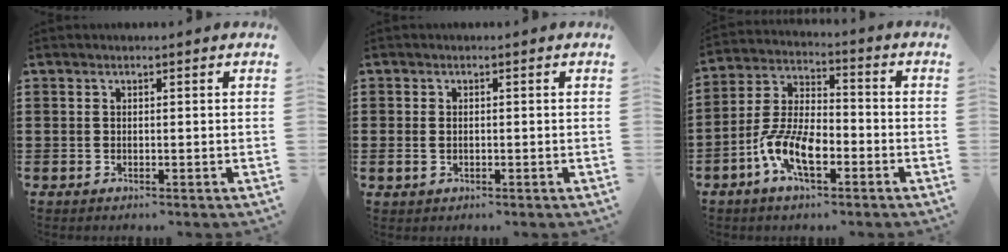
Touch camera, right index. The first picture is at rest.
{"total": 1.1, "force": [-0.2, 0.8, 0.7], "torque": [-0.015, 0.004, -0.006]}
{"total": 9.0, "force": [-4.2, 3.8, 7.0], "torque": [-0.171, -0.008, -0.084]}